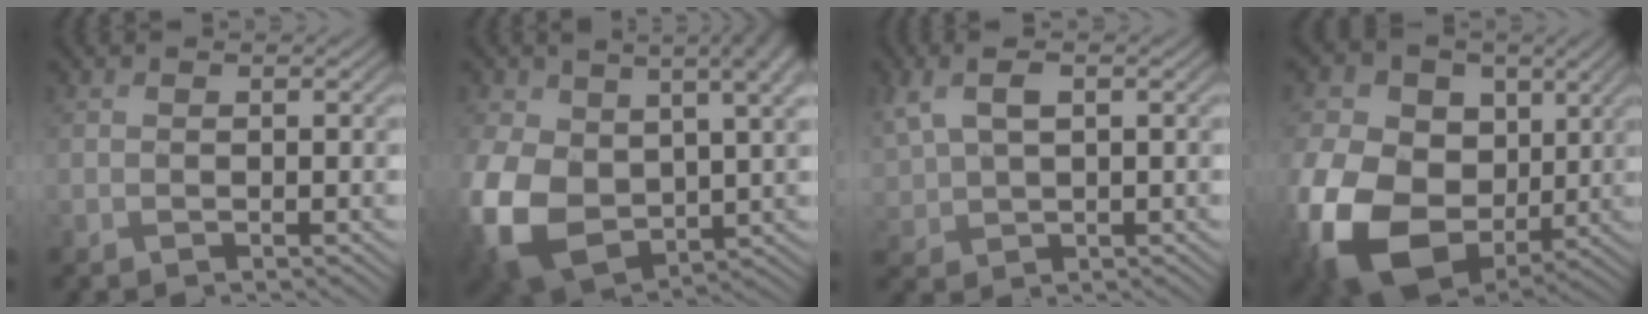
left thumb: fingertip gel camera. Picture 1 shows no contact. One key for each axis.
{"total": 17.6, "fx": 0.8, "fy": 11.5, "fz": 13.3, "tx": -0.309, "ty": -0.051, "tz": 0.049}
{"total": 6.3, "fx": 2.4, "fy": 3.5, "fz": 4.7, "tx": -0.123, "ty": 0.007, "tz": 0.050}
{"total": 17.6, "fx": -1.7, "fy": 13.6, "fz": 11.1, "tx": -0.277, "ty": -0.027, "tz": -0.008}